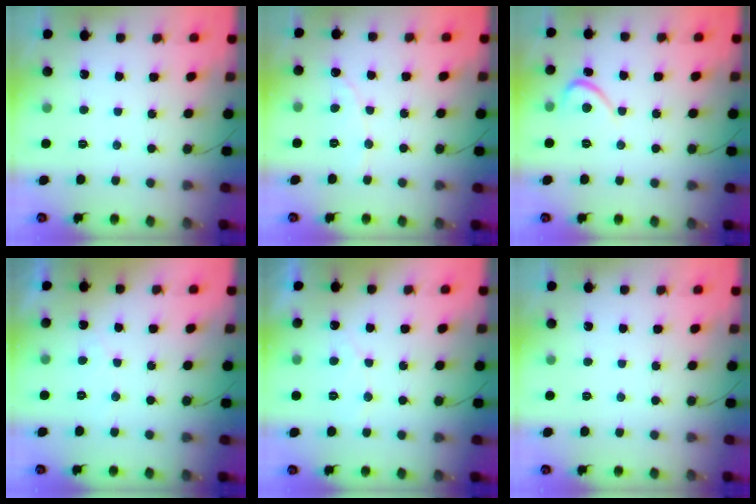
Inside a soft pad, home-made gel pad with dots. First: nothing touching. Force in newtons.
{"total": 1.9, "press": 1.9, "slide": 0.1}
{"total": 2.7, "press": 2.7, "slide": 0.3}
{"total": 2.2, "press": 2.2, "slide": 0.1}
{"total": 3.9, "press": 3.9, "slide": 0.1}
{"total": 0.0}